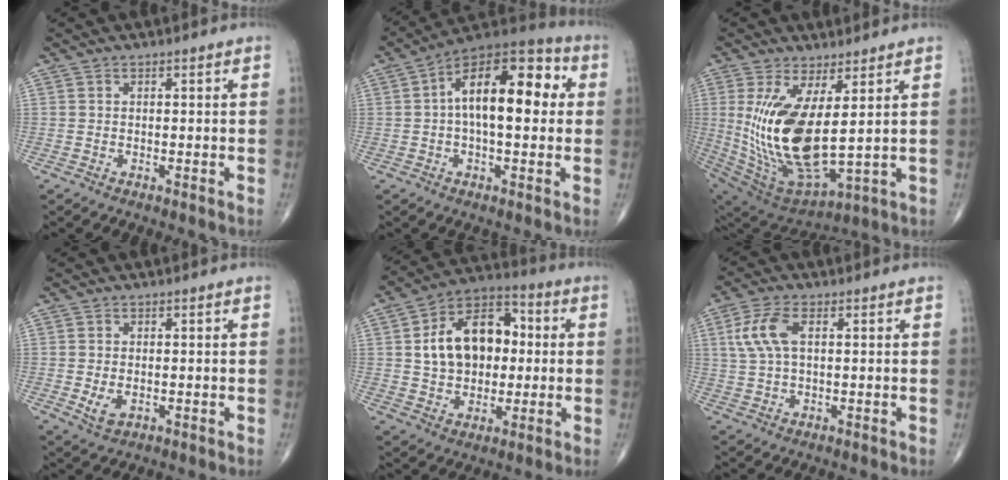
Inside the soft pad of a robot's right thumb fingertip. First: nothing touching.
{"total": 17.3, "force": [2.1, 8.3, 15.0], "torque": [-0.211, 0.039, 0.021]}
{"total": 18.4, "force": [2.4, 6.9, 16.9], "torque": [-0.347, -0.042, 0.069]}
{"total": 3.0, "force": [-0.4, 1.8, 2.3], "torque": [-0.043, -0.007, -0.003]}
{"total": 16.5, "force": [1.8, 11.3, 12.0], "torque": [-0.160, 0.024, 0.024]}
{"total": 6.8, "force": [1.7, 3.3, 5.8], "torque": [-0.140, 0.012, 0.034]}